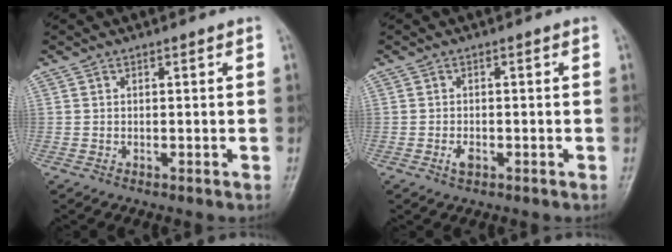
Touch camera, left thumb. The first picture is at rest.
{"total": 2.0, "force": [-0.9, 1.1, 1.5], "torque": [-0.026, 0.002, -0.016]}